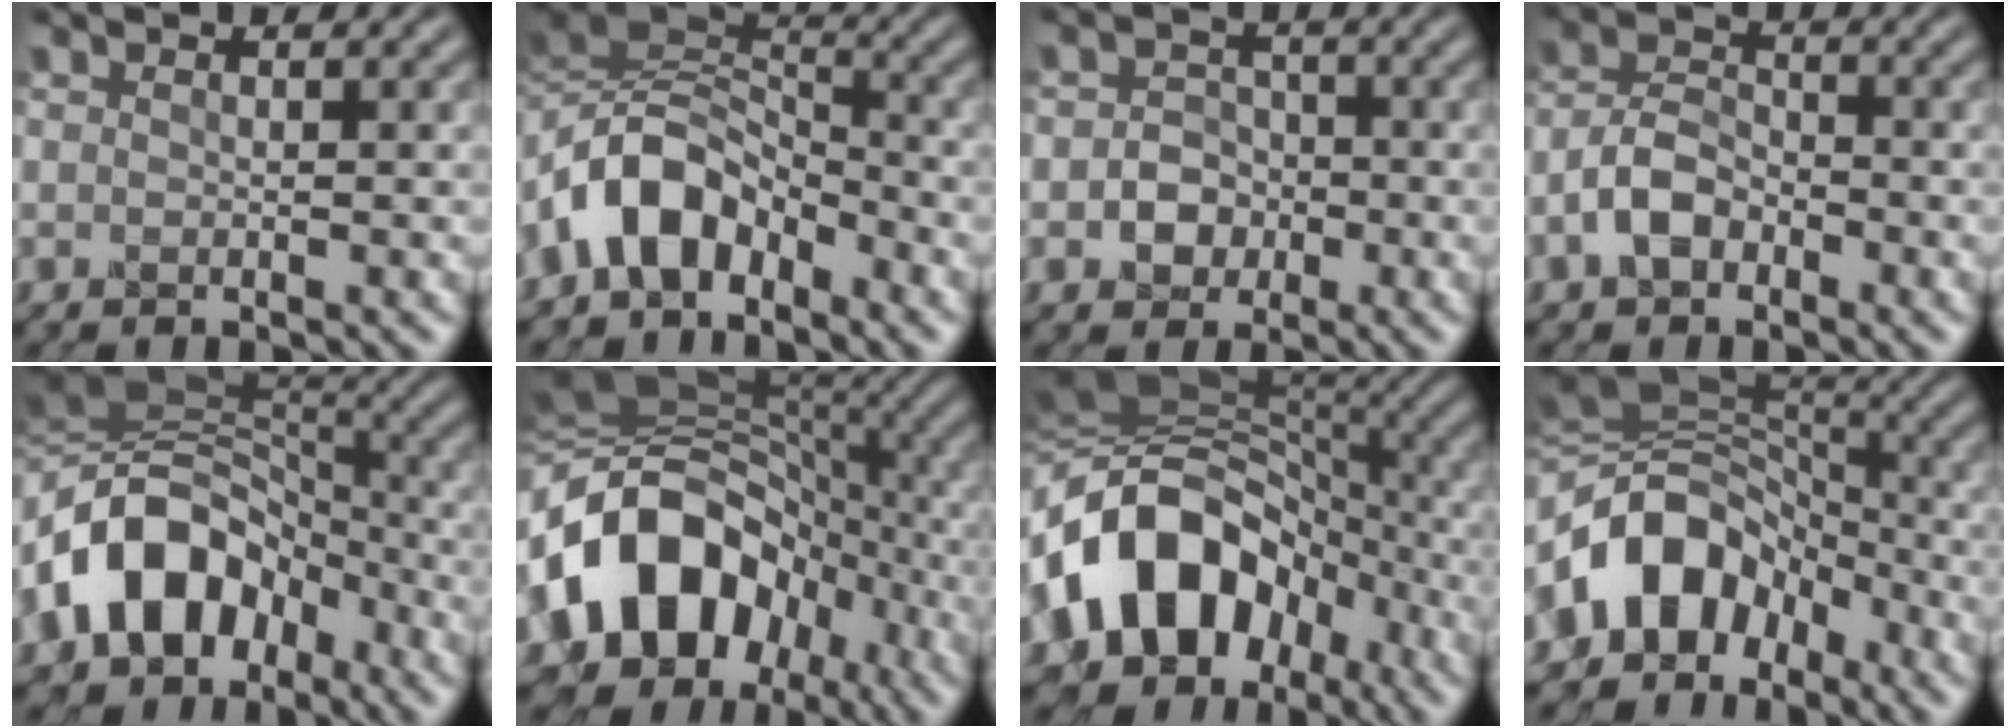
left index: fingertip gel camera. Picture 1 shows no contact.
{"total": 6.5, "force": [-3.0, 4.1, 4.1], "torque": [-0.079, 0.017, -0.067]}
{"total": 2.2, "force": [-0.5, 2.1, 0.5], "torque": [-0.004, 0.006, -0.016]}
{"total": 3.1, "force": [-1.8, 2.0, 1.6], "torque": [-0.040, 0.013, -0.044]}
{"total": 10.5, "force": [-3.1, 7.7, 6.4], "torque": [-0.125, 0.024, -0.070]}
{"total": 12.9, "force": [-3.6, 10.1, 7.2], "torque": [-0.129, 0.005, -0.073]}
{"total": 11.8, "force": [-3.9, 8.8, 6.8], "torque": [-0.118, 0.017, -0.083]}
{"total": 9.0, "force": [-3.3, 6.8, 4.9], "torque": [-0.084, 0.028, -0.081]}